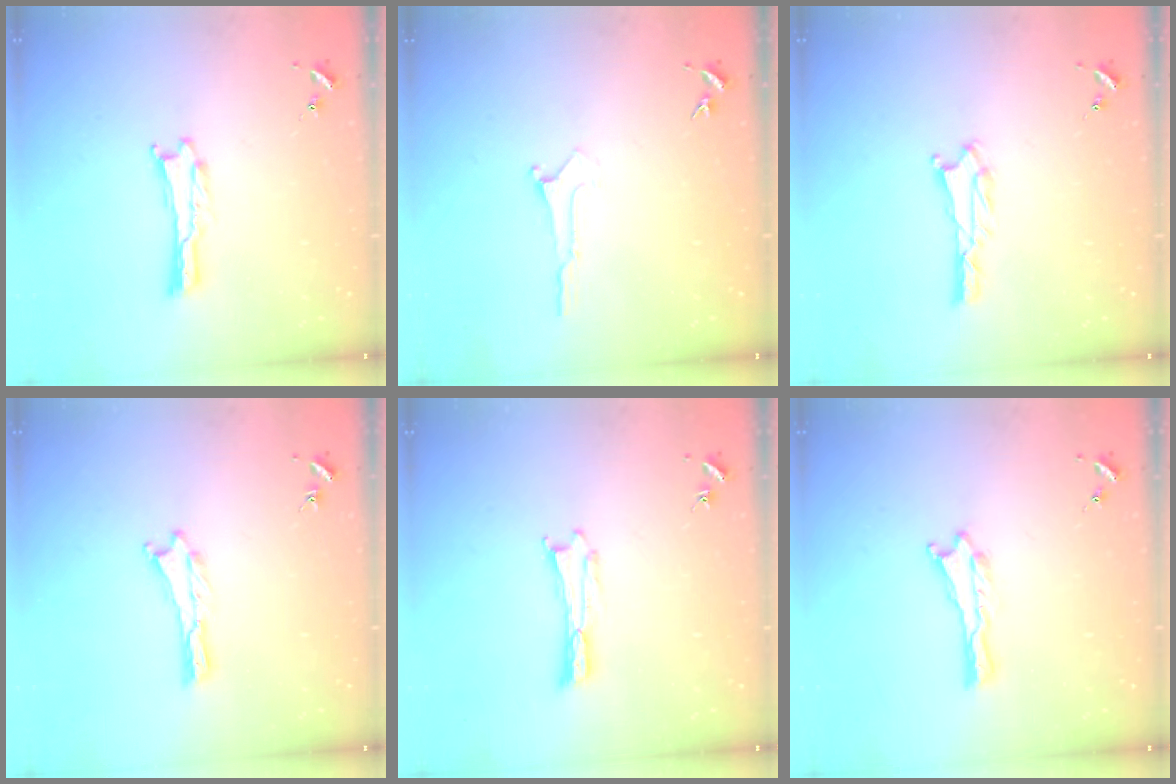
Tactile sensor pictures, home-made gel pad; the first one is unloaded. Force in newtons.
{"total": 0.0}
{"total": 0.7, "press": 0.7, "slide": 0.1}
{"total": 0.0}
{"total": 0.0}
{"total": 0.0}